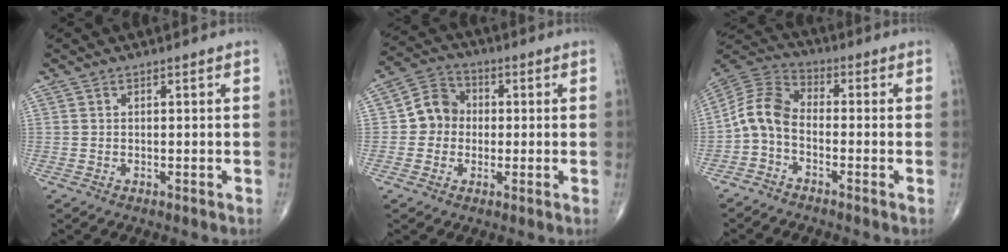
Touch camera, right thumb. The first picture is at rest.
{"total": 7.1, "force": [-0.2, 6.4, 3.0], "torque": [-0.023, 0.021, -0.018]}
{"total": 7.5, "force": [-2.3, 4.6, 5.5], "torque": [-0.105, 0.038, -0.064]}